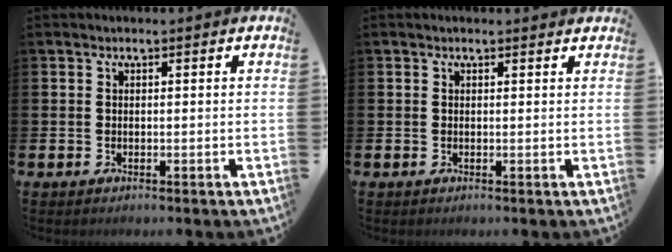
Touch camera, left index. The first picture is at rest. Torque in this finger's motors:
{"motor_torque": [0.97, -1.17, 0.35, 0.05]}